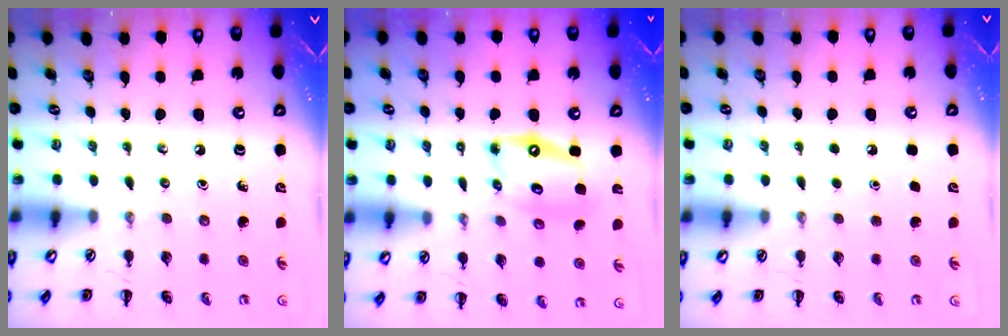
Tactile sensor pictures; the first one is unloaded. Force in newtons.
{"total": 13.0, "press": 12.5, "slide": 3.6}
{"total": 1.6, "press": 1.6, "slide": 0.1}